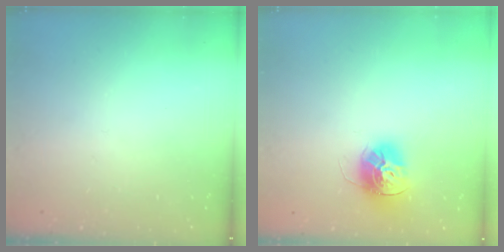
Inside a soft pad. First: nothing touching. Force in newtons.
{"total": 13.4, "press": 13.4, "slide": 1.2}